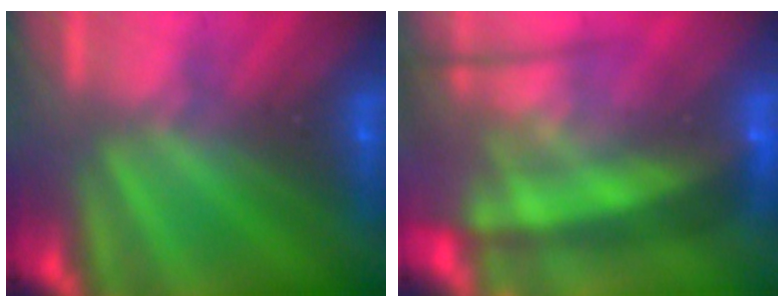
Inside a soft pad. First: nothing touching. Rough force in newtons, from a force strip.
{"total": 5.5}